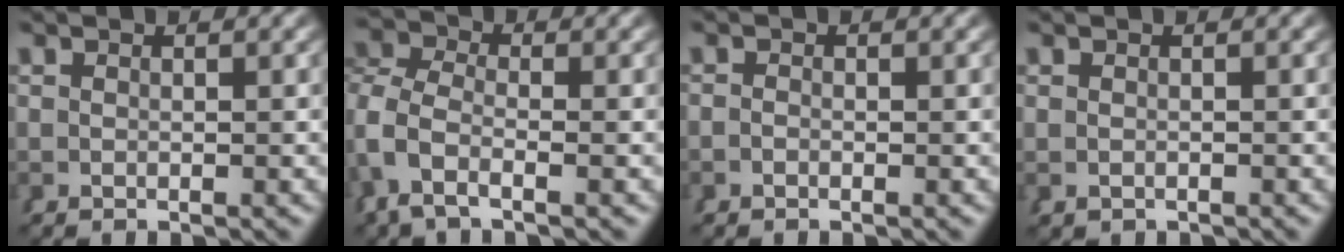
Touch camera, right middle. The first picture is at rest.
{"total": 5.2, "force": [-0.8, 4.1, 3.1], "torque": [-0.097, -0.016, -0.017]}
{"total": 0.6, "force": [-0.6, 0.0, -0.1], "torque": [0.001, -0.002, -0.012]}
{"total": 0.8, "force": [-0.5, 0.6, 0.2], "torque": [-0.016, -0.009, -0.001]}